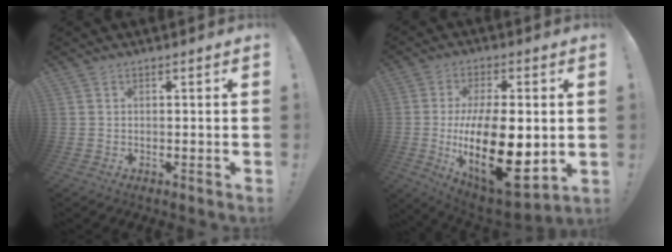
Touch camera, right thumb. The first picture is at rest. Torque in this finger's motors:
{"motor_torque": [2.64, 2.37, 2.46, -0.31, 0.86]}